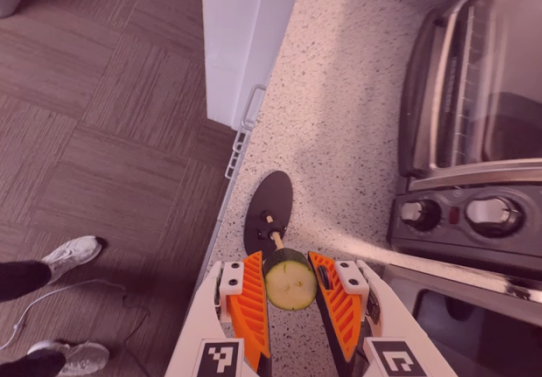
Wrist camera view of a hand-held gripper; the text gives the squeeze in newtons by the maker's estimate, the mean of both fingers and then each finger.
{"total": 9.7, "left": 9.8, "right": 9.7}